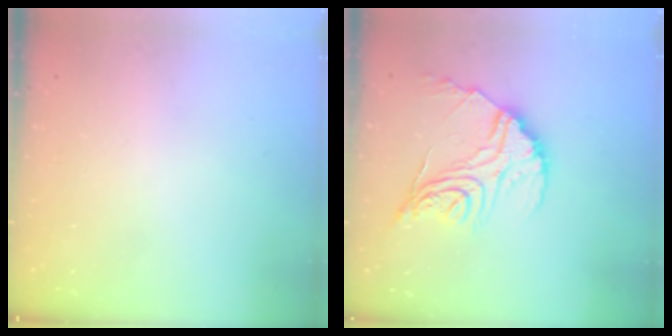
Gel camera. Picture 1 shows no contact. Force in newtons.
{"total": 17.5, "press": 17.5, "slide": 1.4}